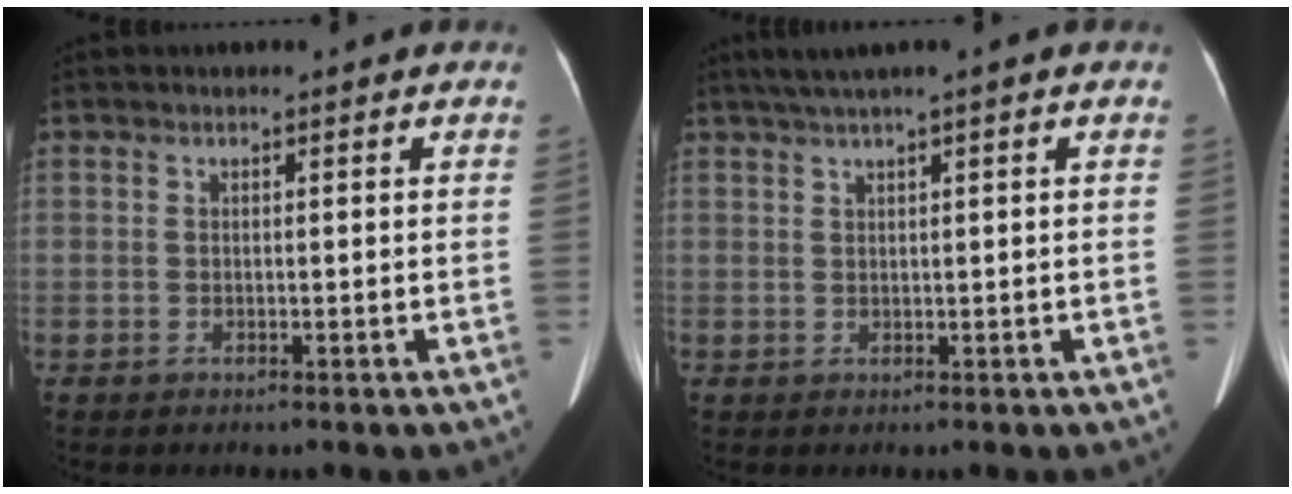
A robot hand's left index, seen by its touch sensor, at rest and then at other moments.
{"total": 3.5, "force": [2.1, -0.2, 2.8], "torque": [-0.058, 0.020, 0.043]}